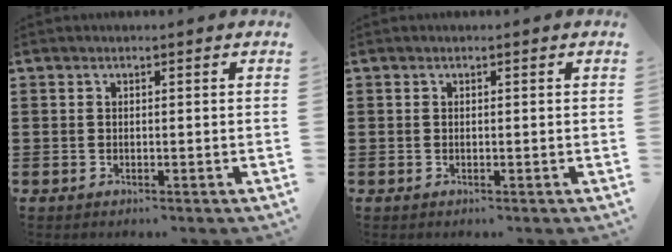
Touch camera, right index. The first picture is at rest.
{"total": 0.0}